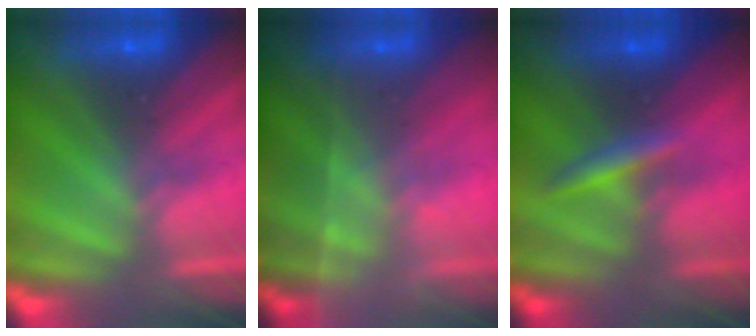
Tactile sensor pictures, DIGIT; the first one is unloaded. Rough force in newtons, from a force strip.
{"total": 1.7}
{"total": 2.7}